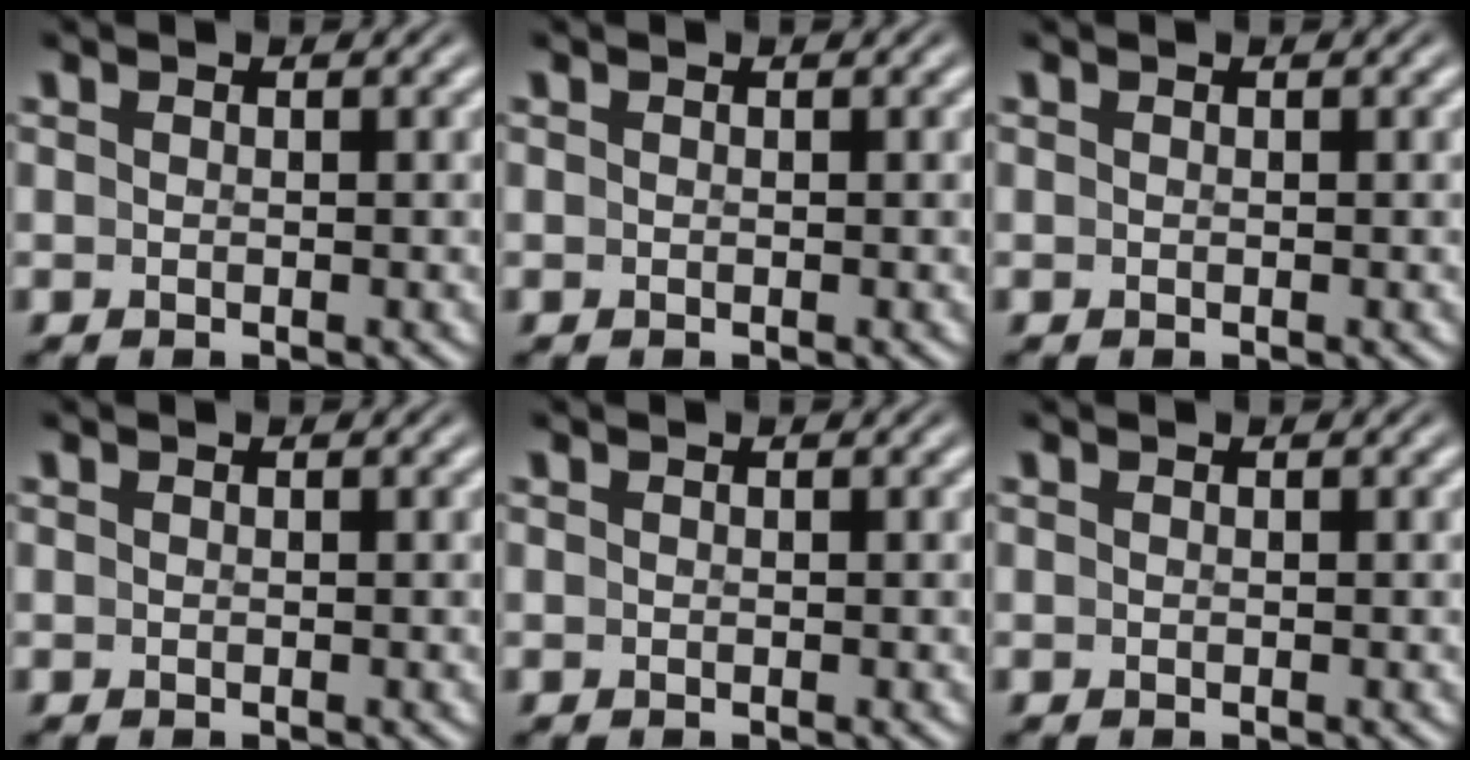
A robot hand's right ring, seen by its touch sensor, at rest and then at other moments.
{"total": 0.0}
{"total": 0.0}
{"total": 0.0}
{"total": 0.0}
{"total": 0.0}